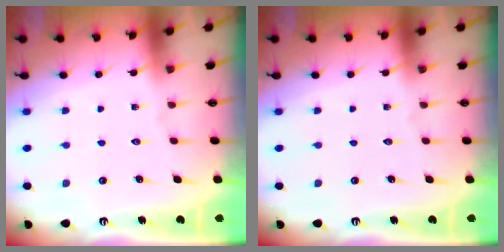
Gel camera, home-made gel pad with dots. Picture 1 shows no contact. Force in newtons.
{"total": 0.0}